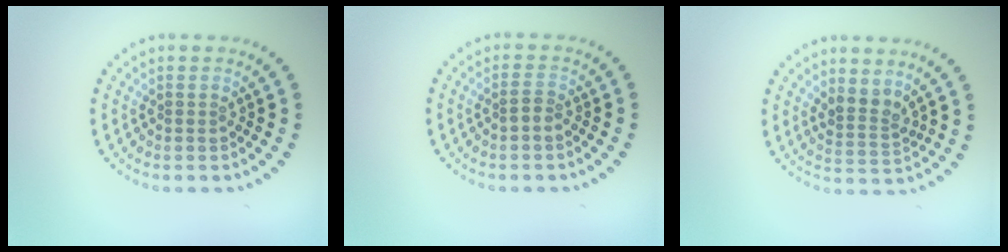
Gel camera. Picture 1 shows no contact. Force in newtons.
{"total": 1.2, "press": 1.1, "slide": 0.5}
{"total": 2.3, "press": 1.9, "slide": 1.3}